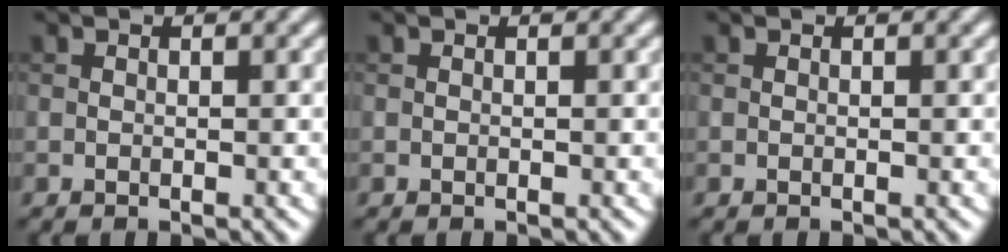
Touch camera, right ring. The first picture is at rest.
{"total": 0.0}
{"total": 0.0}